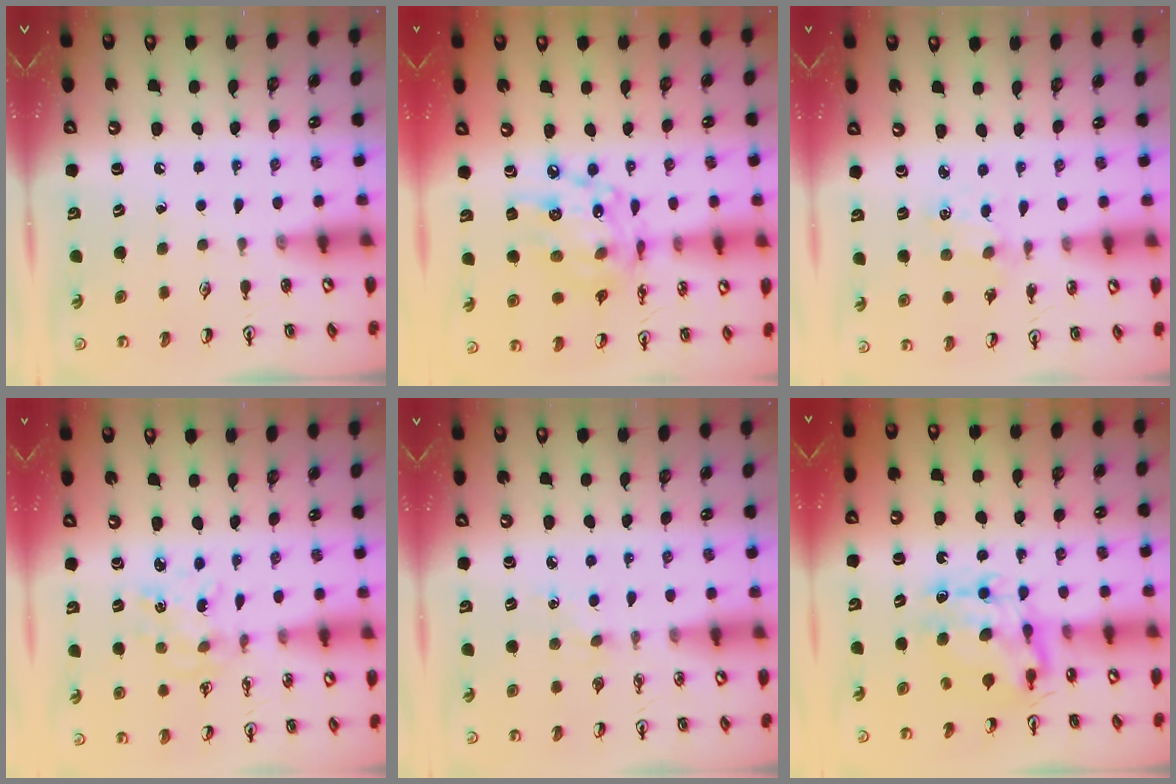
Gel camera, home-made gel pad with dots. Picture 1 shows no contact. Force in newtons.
{"total": 15.7, "press": 15.7, "slide": 1.1}
{"total": 1.9, "press": 1.9, "slide": 0.3}
{"total": 2.1, "press": 2.1, "slide": 0.2}
{"total": 3.4, "press": 3.4, "slide": 0.5}
{"total": 8.0, "press": 8.0, "slide": 0.6}